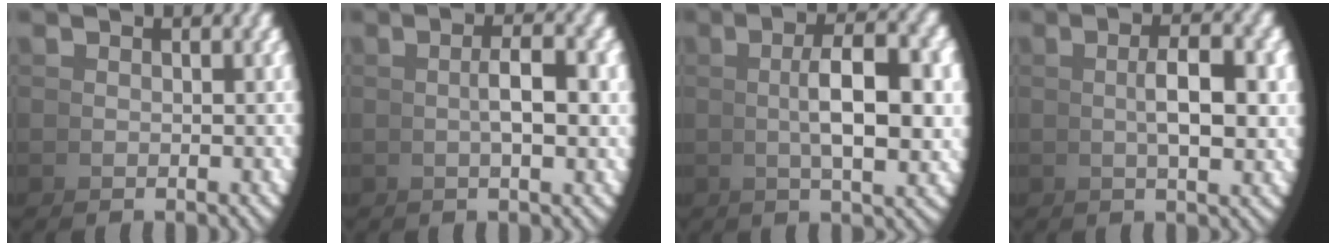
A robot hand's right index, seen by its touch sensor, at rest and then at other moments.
{"total": 2.6, "force": [0.6, 0.3, 2.6], "torque": [-0.028, 0.015, 0.005]}
{"total": 6.8, "force": [1.6, 2.0, 6.3], "torque": [-0.077, 0.017, 0.021]}
{"total": 4.0, "force": [1.0, 0.8, 3.7], "torque": [-0.042, 0.013, 0.013]}